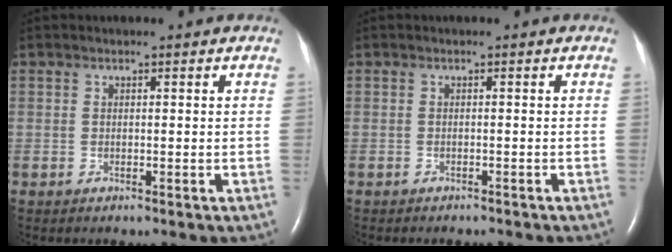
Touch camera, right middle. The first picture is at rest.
{"total": 3.0, "force": [-2.7, 0.9, 1.0], "torque": [-0.017, -0.004, -0.028]}